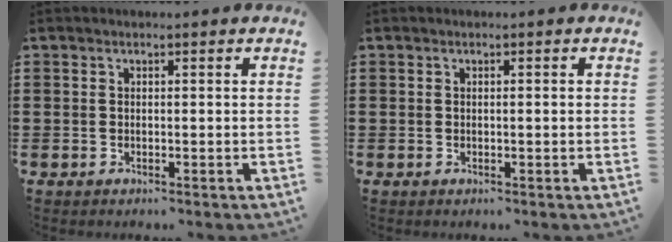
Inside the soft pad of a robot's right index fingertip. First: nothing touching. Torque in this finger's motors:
{"motor_torque": [-0.16, 0.03, -0.01, -0.01]}